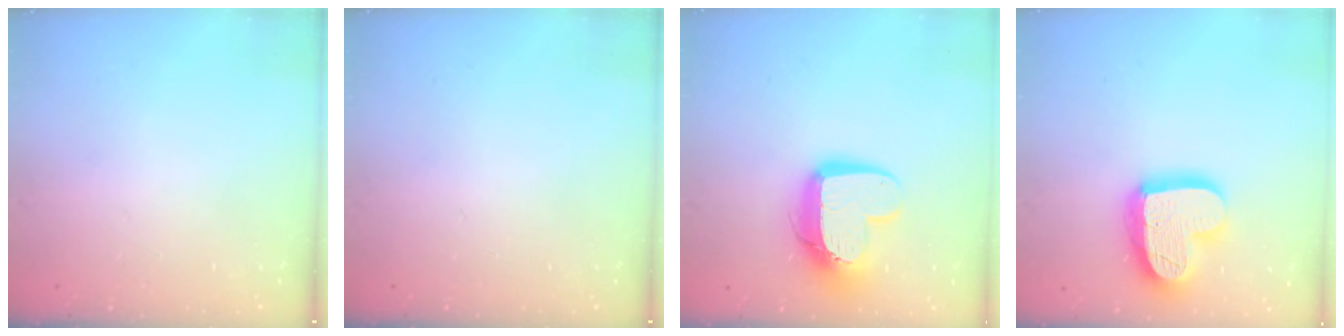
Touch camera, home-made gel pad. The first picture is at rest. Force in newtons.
{"total": 0.0}
{"total": 13.7, "press": 13.7, "slide": 1.2}
{"total": 18.7, "press": 18.7, "slide": 1.4}